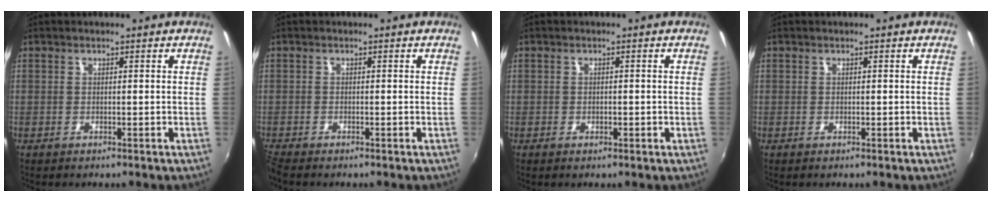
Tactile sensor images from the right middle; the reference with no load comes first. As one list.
[{"total": 1.9, "force": [-1.8, 0.1, 0.5], "torque": [-0.016, -0.014, -0.040]}, {"total": 1.0, "force": [-0.4, 0.6, 0.7], "torque": [-0.009, -0.001, -0.008]}, {"total": 0.0}]